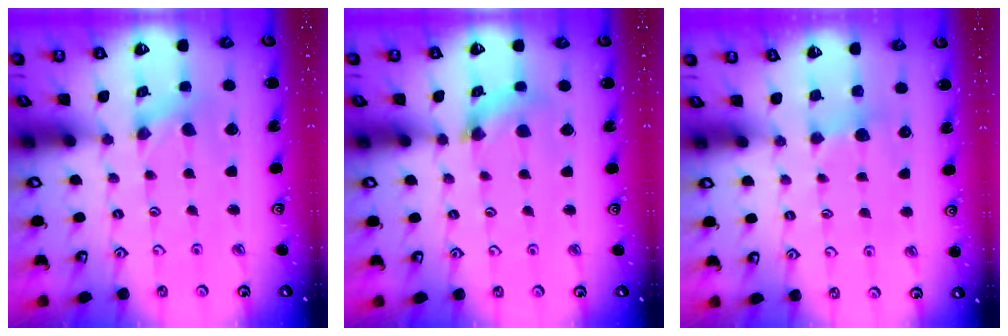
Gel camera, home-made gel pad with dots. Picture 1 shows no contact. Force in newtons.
{"total": 4.7, "press": 4.7, "slide": 0.5}
{"total": 4.1, "press": 4.1, "slide": 0.5}